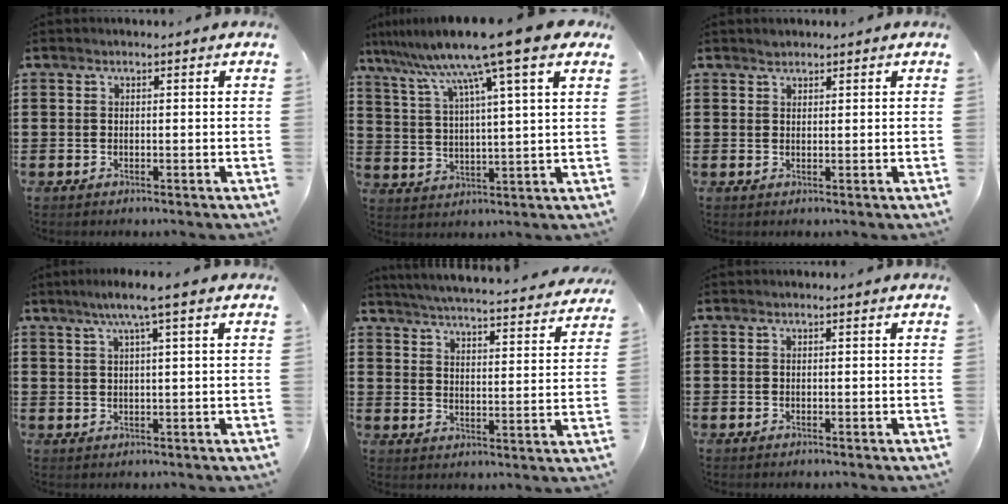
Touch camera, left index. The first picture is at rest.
{"total": 12.5, "force": [9.4, -0.6, 8.2], "torque": [-0.191, -0.040, 0.151]}
{"total": 1.1, "force": [1.0, 0.4, 0.1], "torque": [-0.004, 0.001, 0.021]}
{"total": 4.2, "force": [2.3, -0.4, 3.5], "torque": [-0.072, 0.002, 0.037]}
{"total": 4.7, "force": [4.6, -0.5, 1.0], "torque": [-0.043, -0.040, 0.074]}
{"total": 0.0}